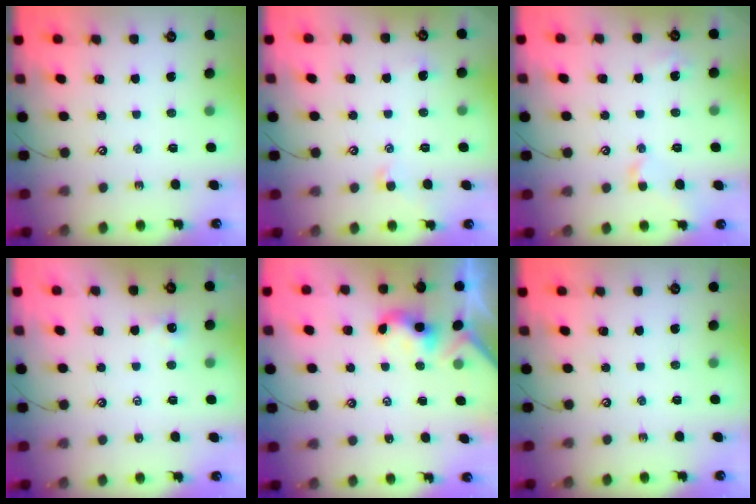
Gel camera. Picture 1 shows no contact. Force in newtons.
{"total": 0.8, "press": 0.5, "slide": 0.5}
{"total": 2.3, "press": 2.3, "slide": 0.6}
{"total": 0.9, "press": 0.8, "slide": 0.3}
{"total": 2.2, "press": 2.2, "slide": 0.2}
{"total": 0.0}